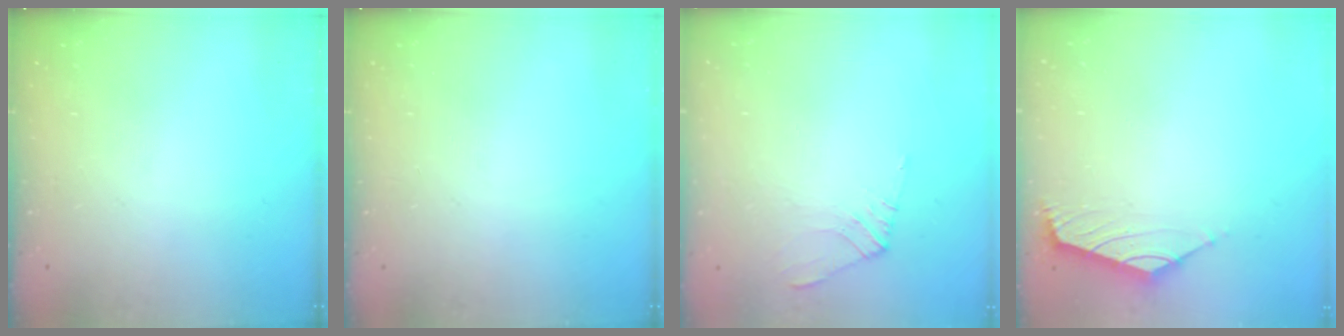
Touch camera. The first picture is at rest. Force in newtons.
{"total": 0.0}
{"total": 3.0, "press": 3.0, "slide": 0.4}
{"total": 1.8, "press": 1.6, "slide": 0.7}